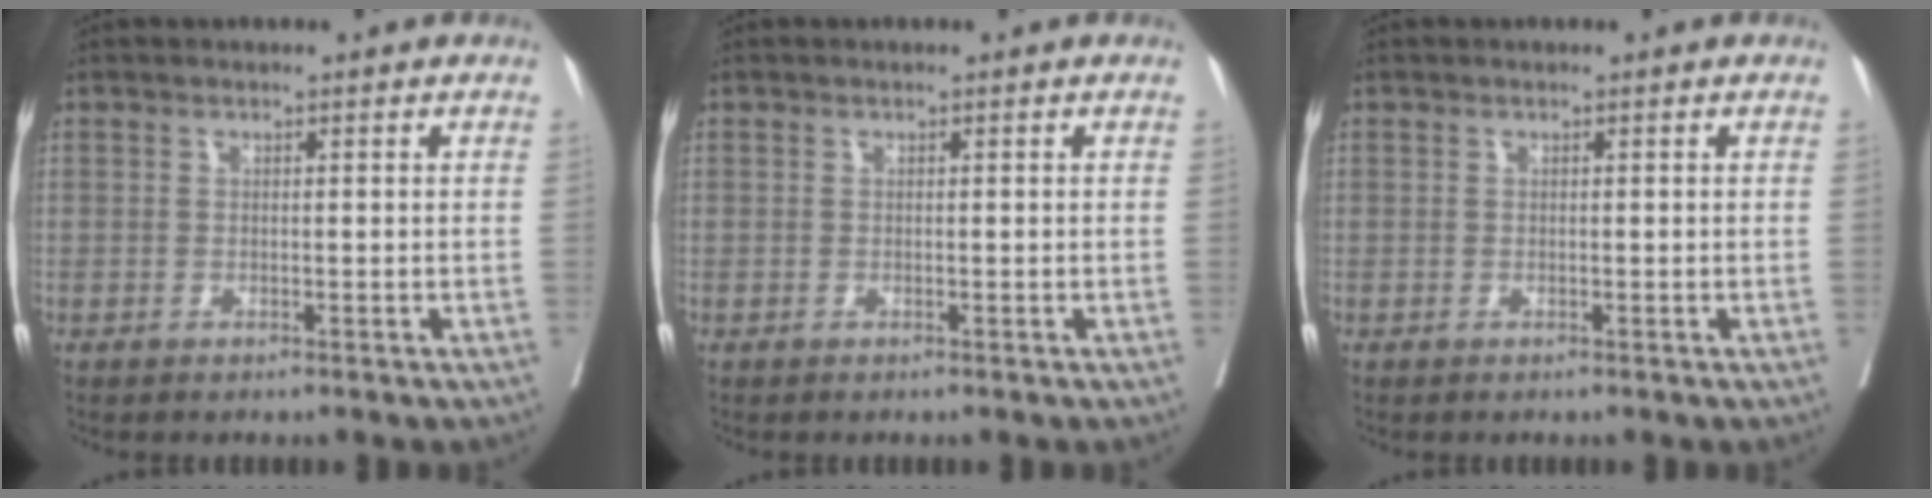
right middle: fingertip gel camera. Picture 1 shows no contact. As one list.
[{"total": 0.0}, {"total": 0.0}]